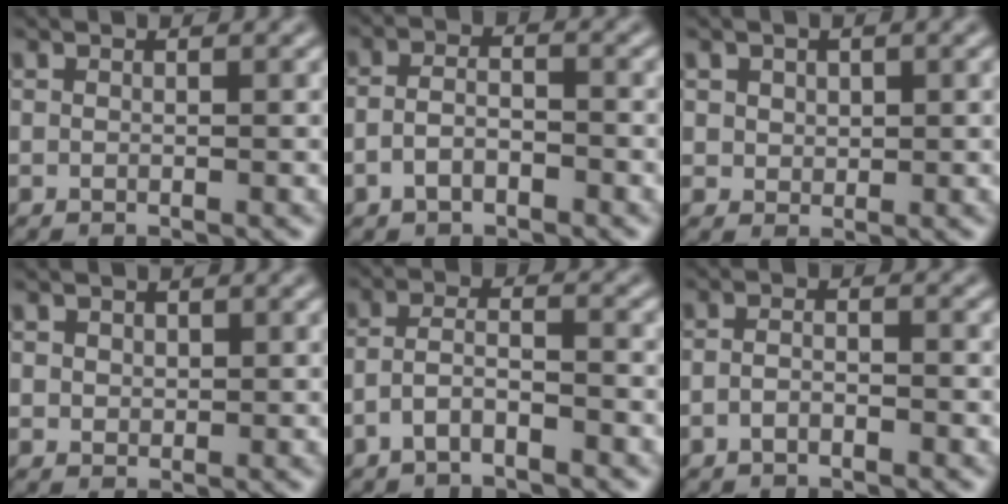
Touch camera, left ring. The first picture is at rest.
{"total": 2.5, "force": [-1.2, 1.3, 1.8], "torque": [-0.037, 0.003, -0.026]}
{"total": 1.6, "force": [0.6, 1.3, 0.6], "torque": [-0.012, -0.003, 0.010]}
{"total": 1.2, "force": [0.5, 1.0, 0.4], "torque": [-0.005, -0.002, 0.009]}
{"total": 3.1, "force": [-1.8, 1.1, 2.2], "torque": [-0.046, 0.010, -0.042]}
{"total": 1.7, "force": [-0.9, 0.7, 1.3], "torque": [-0.028, 0.000, -0.022]}